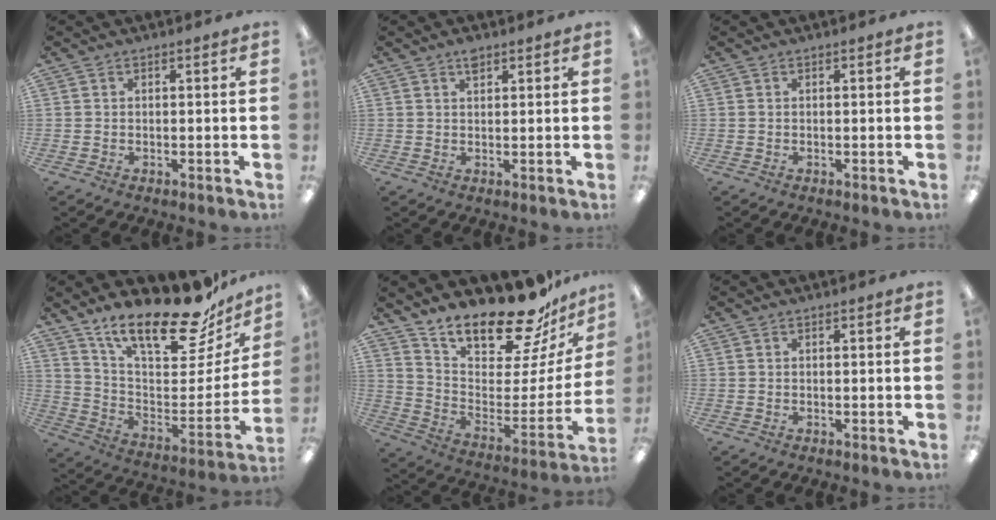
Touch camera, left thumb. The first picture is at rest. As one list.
[{"total": 2.3, "force": [1.7, 1.0, 1.2], "torque": [-0.021, -0.003, 0.029]}, {"total": 0.0}, {"total": 23.7, "force": [18.1, 7.4, 13.3], "torque": [-0.190, -0.134, 0.306]}, {"total": 20.4, "force": [17.6, 5.9, 8.3], "torque": [-0.132, -0.146, 0.304]}, {"total": 0.0}]